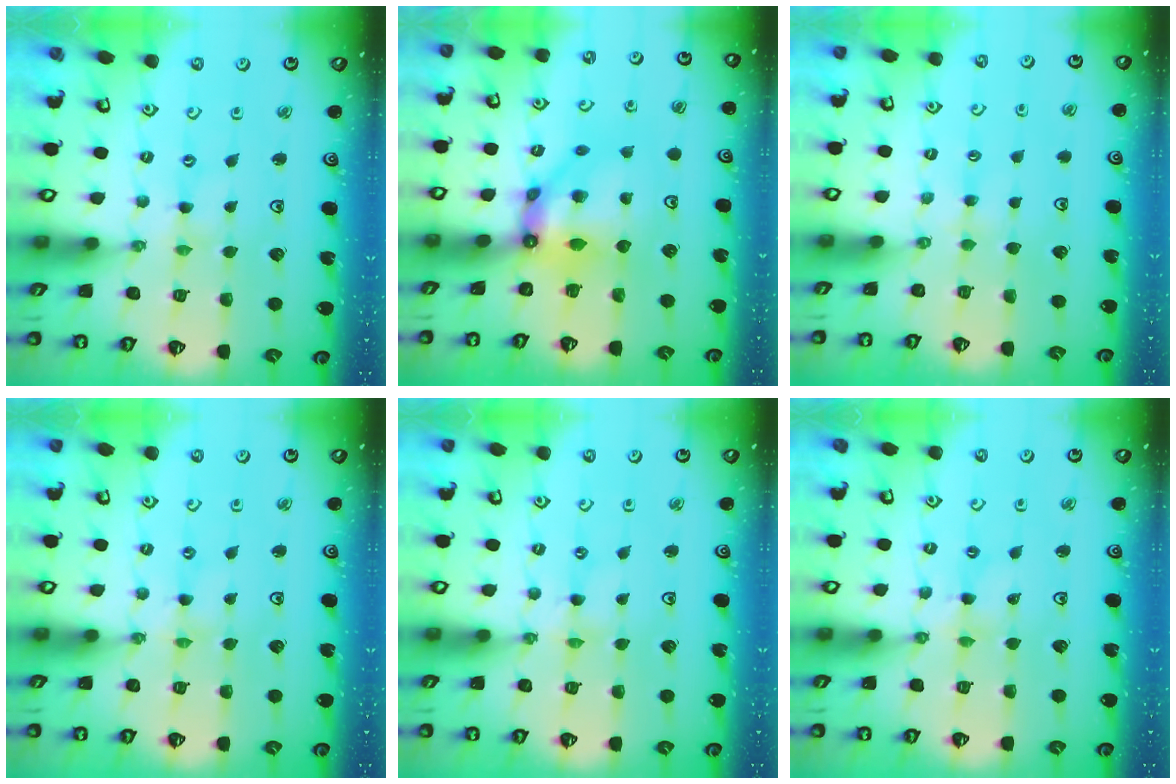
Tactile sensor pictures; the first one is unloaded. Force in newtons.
{"total": 9.4, "press": 9.4, "slide": 1.0}
{"total": 2.8, "press": 2.8, "slide": 0.3}
{"total": 0.0}
{"total": 0.0}
{"total": 1.2, "press": 1.2, "slide": 0.1}